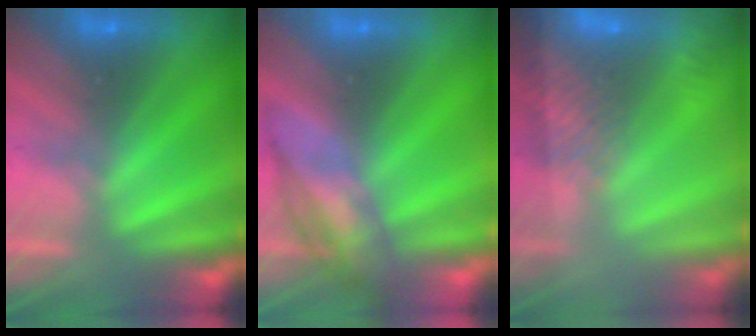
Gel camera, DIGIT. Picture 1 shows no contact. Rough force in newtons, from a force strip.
{"total": 2.6}
{"total": 8.5}